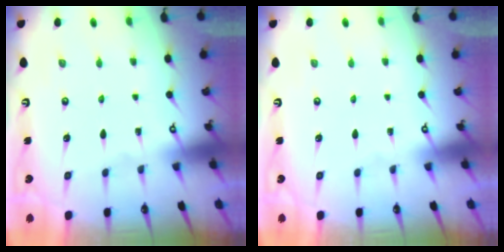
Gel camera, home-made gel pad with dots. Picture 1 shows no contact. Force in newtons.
{"total": 0.0}